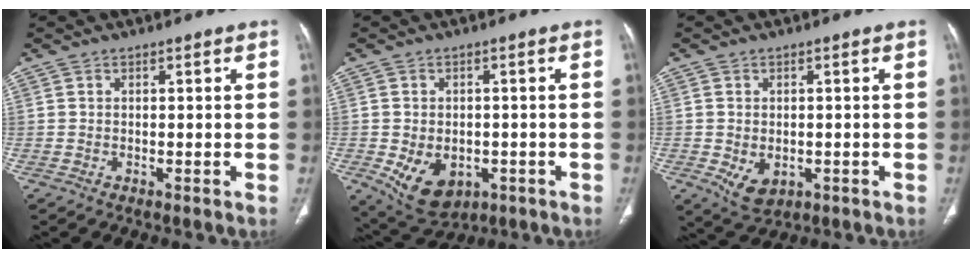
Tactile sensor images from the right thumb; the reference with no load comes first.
{"total": 9.9, "force": [-3.1, 7.0, 6.2], "torque": [-0.088, 0.005, -0.029]}
{"total": 5.3, "force": [-1.3, 3.7, 3.5], "torque": [-0.054, -0.001, -0.005]}